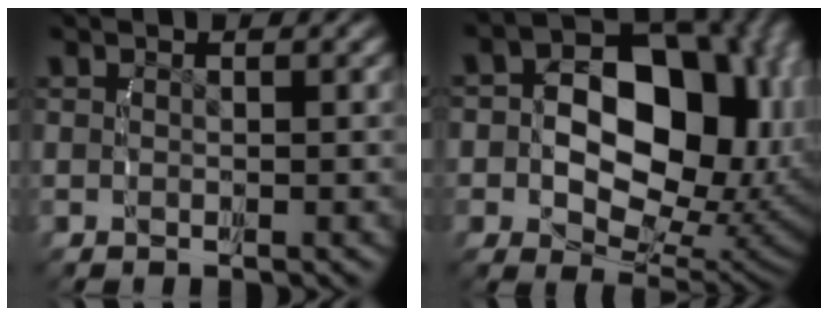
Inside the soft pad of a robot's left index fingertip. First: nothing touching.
{"total": 15.7, "force": [1.9, 11.1, 10.8], "torque": [-0.141, -0.016, 0.028]}